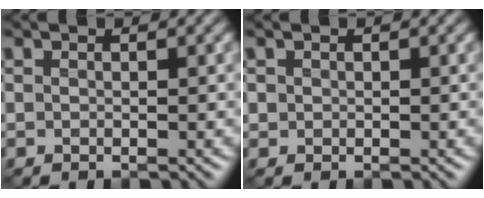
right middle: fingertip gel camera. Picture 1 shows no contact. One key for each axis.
{"total": 0.5, "fx": 0.0, "fy": 0.5, "fz": 0.0, "tx": 0.001, "ty": -0.005, "tz": -0.001}